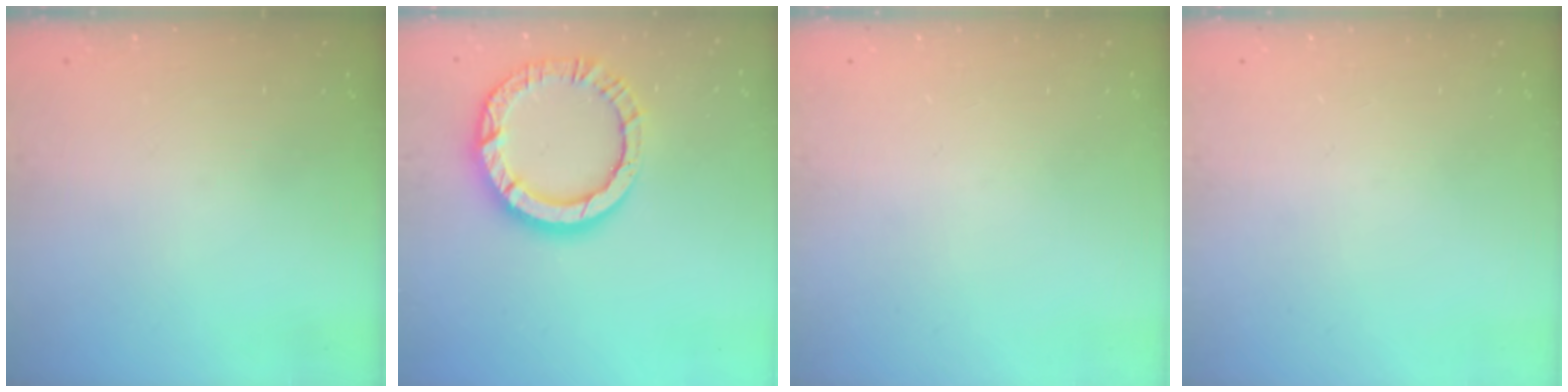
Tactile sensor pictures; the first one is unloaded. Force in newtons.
{"total": 12.7, "press": 12.6, "slide": 1.2}
{"total": 0.0}
{"total": 0.0}